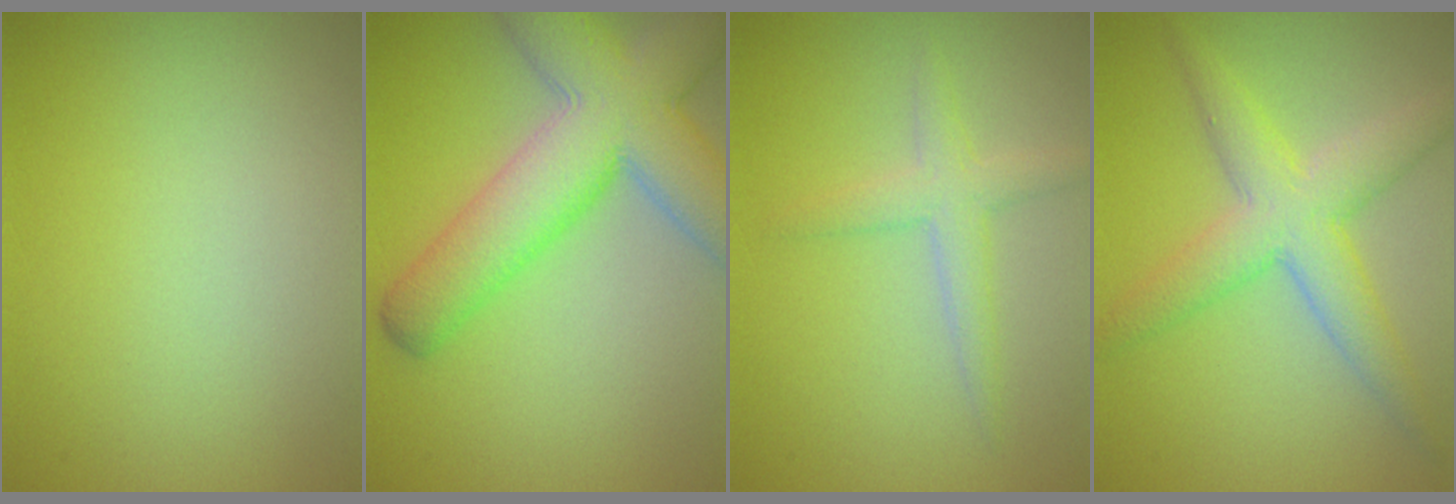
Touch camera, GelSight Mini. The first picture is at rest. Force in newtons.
{"total": 9.6, "press": 9.6, "slide": 0.5}
{"total": 2.3, "press": 2.3, "slide": 0.2}
{"total": 5.2, "press": 5.2, "slide": 0.2}